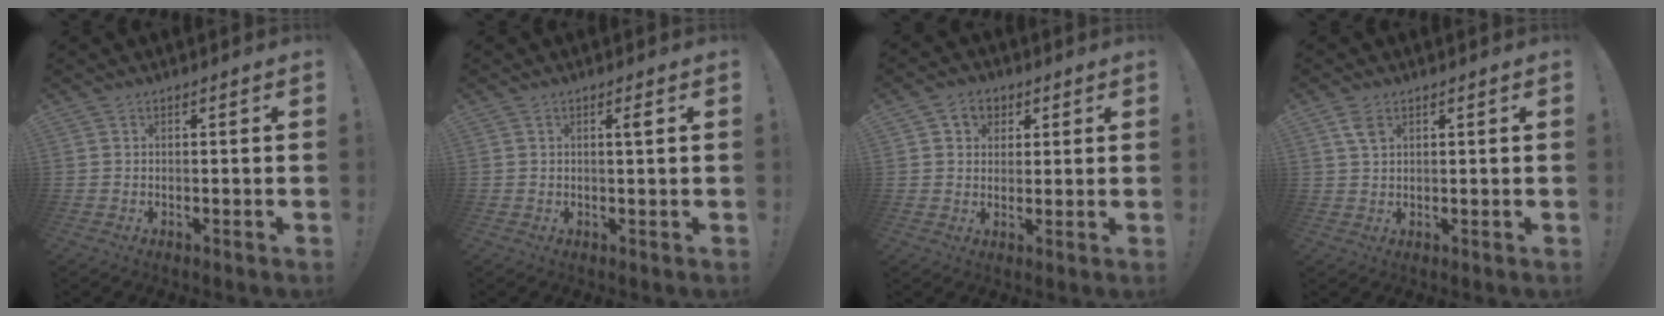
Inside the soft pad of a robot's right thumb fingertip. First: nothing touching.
{"total": 1.7, "force": [0.6, -0.2, 1.6], "torque": [-0.017, -0.006, 0.004]}
{"total": 6.1, "force": [2.5, 5.1, 2.2], "torque": [-0.024, -0.007, 0.046]}
{"total": 3.7, "force": [2.0, 1.9, 2.4], "torque": [-0.036, -0.006, 0.035]}